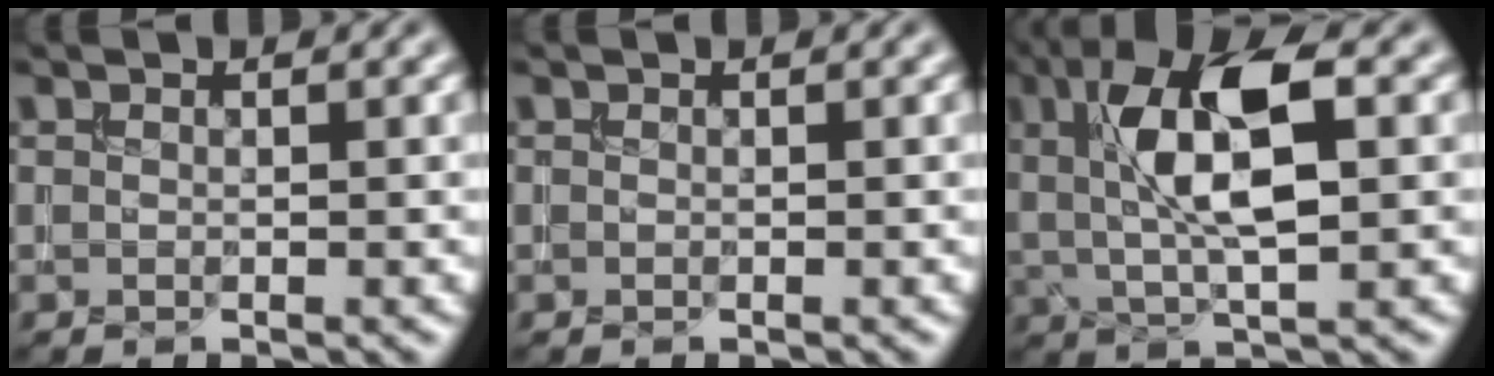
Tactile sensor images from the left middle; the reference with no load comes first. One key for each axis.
{"total": 0.0}
{"total": 8.9, "fx": 1.8, "fy": 3.4, "fz": 8.0, "tx": -0.142, "ty": 0.011, "tz": 0.029}